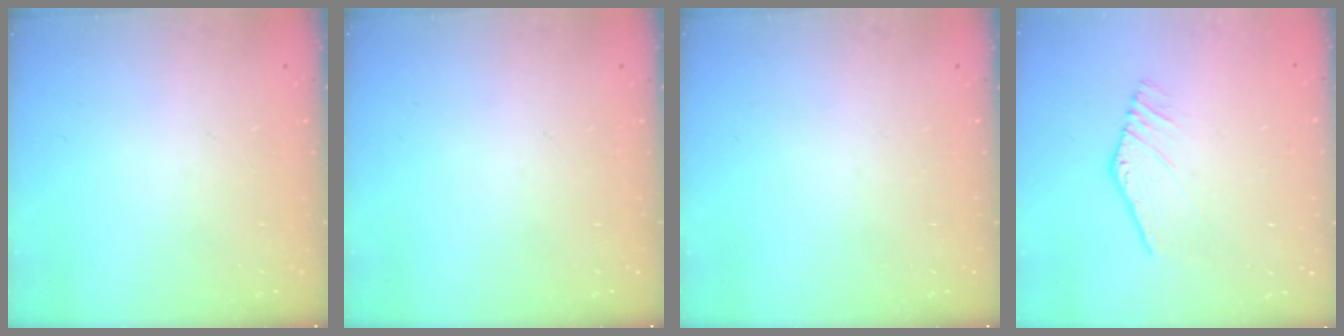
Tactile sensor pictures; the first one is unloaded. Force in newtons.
{"total": 0.0}
{"total": 0.0}
{"total": 3.9, "press": 3.9, "slide": 0.2}